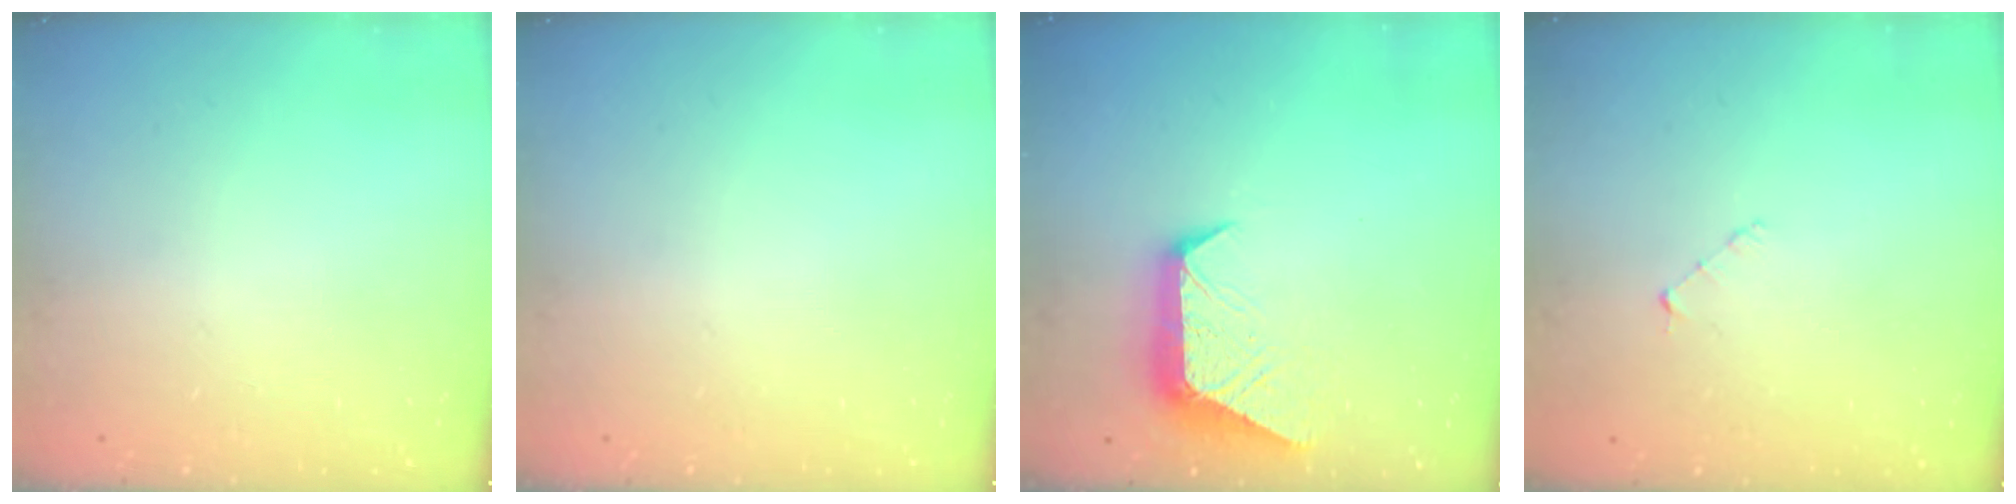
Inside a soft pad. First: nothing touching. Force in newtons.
{"total": 0.0}
{"total": 10.9, "press": 10.9, "slide": 0.3}
{"total": 3.6, "press": 3.5, "slide": 0.3}